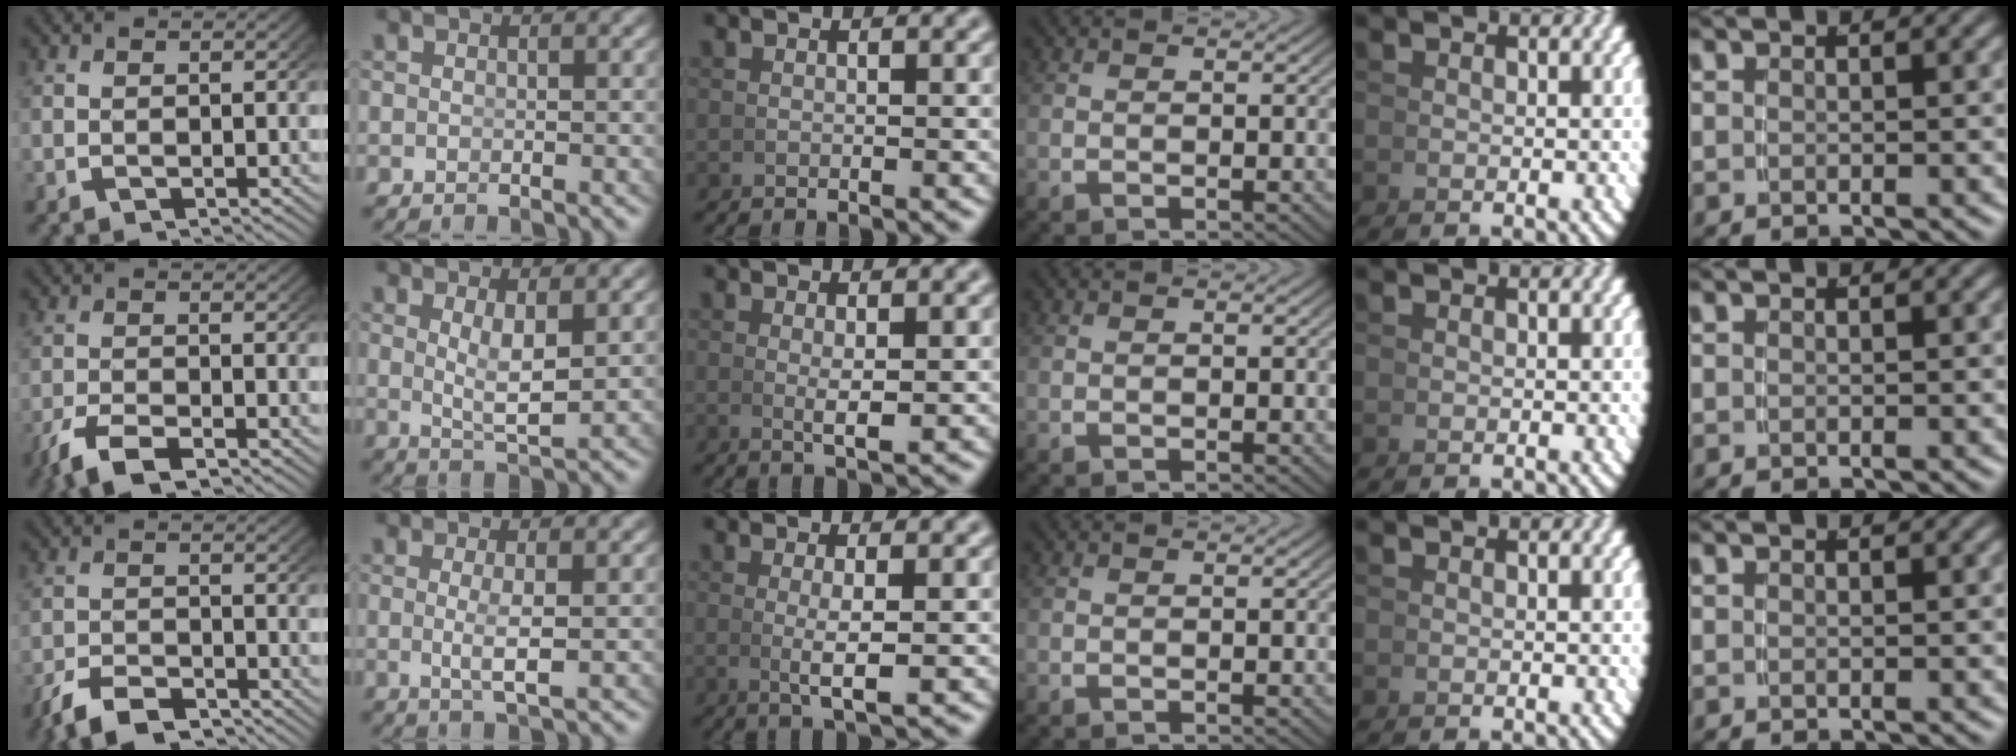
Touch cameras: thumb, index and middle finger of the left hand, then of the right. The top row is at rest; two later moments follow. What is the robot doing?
{"motion": "grasp_and_lifting", "object": "photo album"}